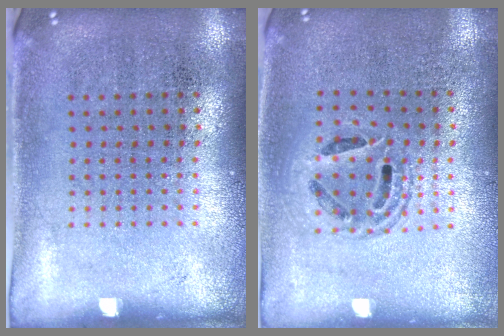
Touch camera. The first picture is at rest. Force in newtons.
{"total": 1.4, "press": 1.2, "slide": 0.7}